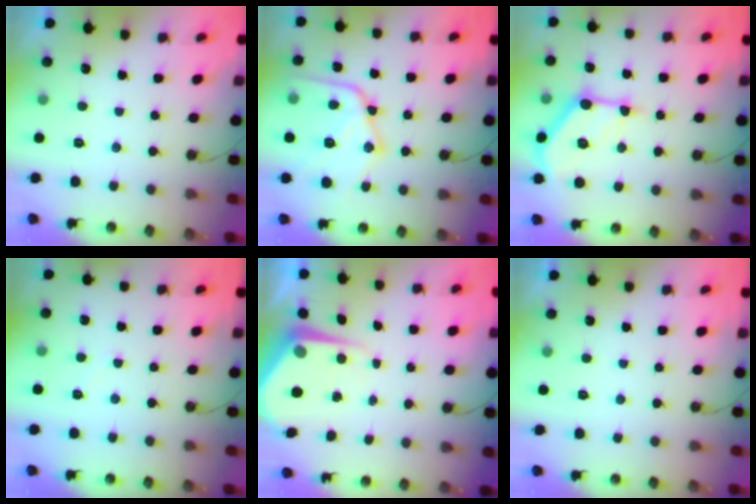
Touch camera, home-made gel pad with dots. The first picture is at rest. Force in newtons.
{"total": 19.9, "press": 19.9, "slide": 1.5}
{"total": 14.1, "press": 14.1, "slide": 0.6}
{"total": 2.8, "press": 2.8, "slide": 0.4}
{"total": 8.3, "press": 8.3, "slide": 0.3}
{"total": 0.0}